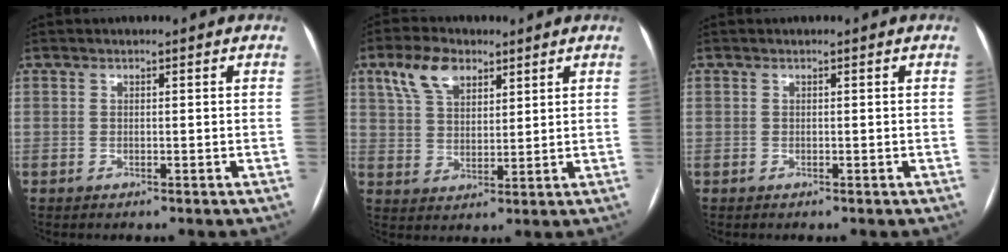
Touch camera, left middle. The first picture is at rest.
{"total": 7.9, "force": [4.7, 4.2, 4.8], "torque": [-0.099, 0.023, 0.092]}
{"total": 0.0}